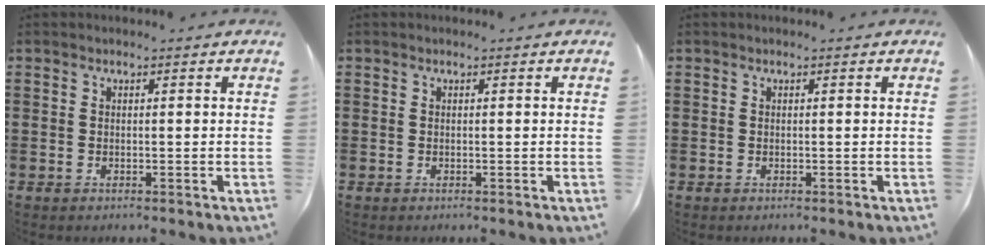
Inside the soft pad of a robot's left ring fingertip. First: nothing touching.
{"total": 0.0}
{"total": 0.0}